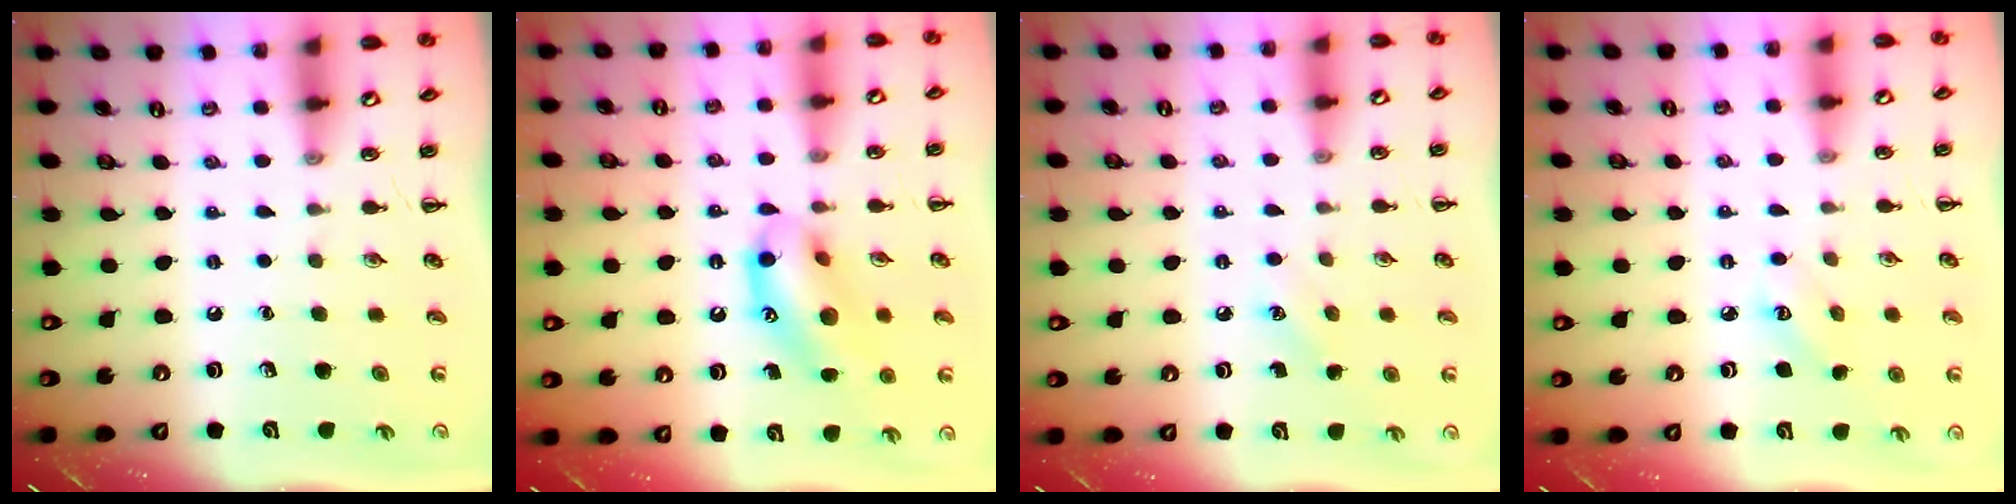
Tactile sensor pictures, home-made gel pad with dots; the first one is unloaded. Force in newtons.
{"total": 14.8, "press": 14.6, "slide": 2.3}
{"total": 6.2, "press": 5.9, "slide": 1.8}
{"total": 3.5, "press": 3.4, "slide": 0.7}